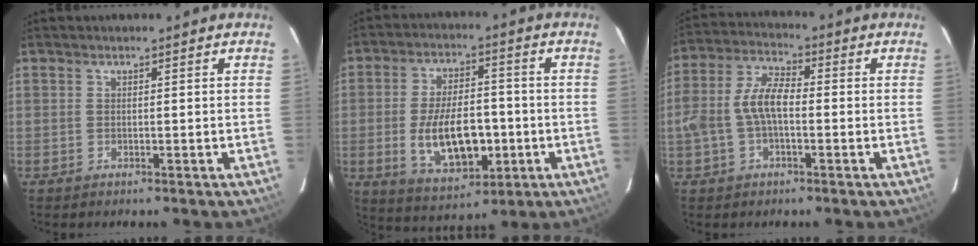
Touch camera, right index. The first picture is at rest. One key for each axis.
{"total": 13.8, "fx": -2.8, "fy": 7.1, "fz": 11.5, "tx": -0.218, "ty": -0.004, "tz": -0.030}
{"total": 8.7, "fx": -1.5, "fy": 4.4, "fz": 7.4, "tx": -0.158, "ty": 0.018, "tz": -0.029}